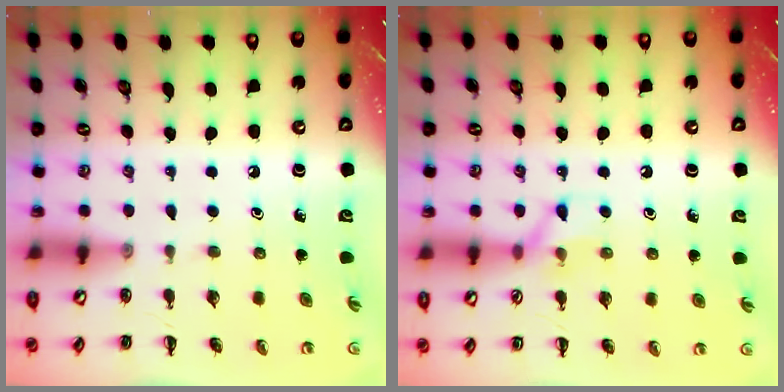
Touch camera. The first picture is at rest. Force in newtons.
{"total": 6.6, "press": 6.5, "slide": 0.9}